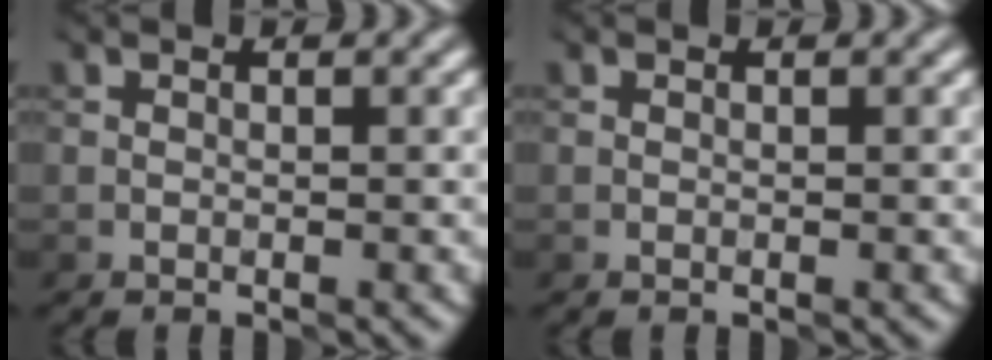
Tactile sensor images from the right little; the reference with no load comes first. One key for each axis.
{"total": 0.0}